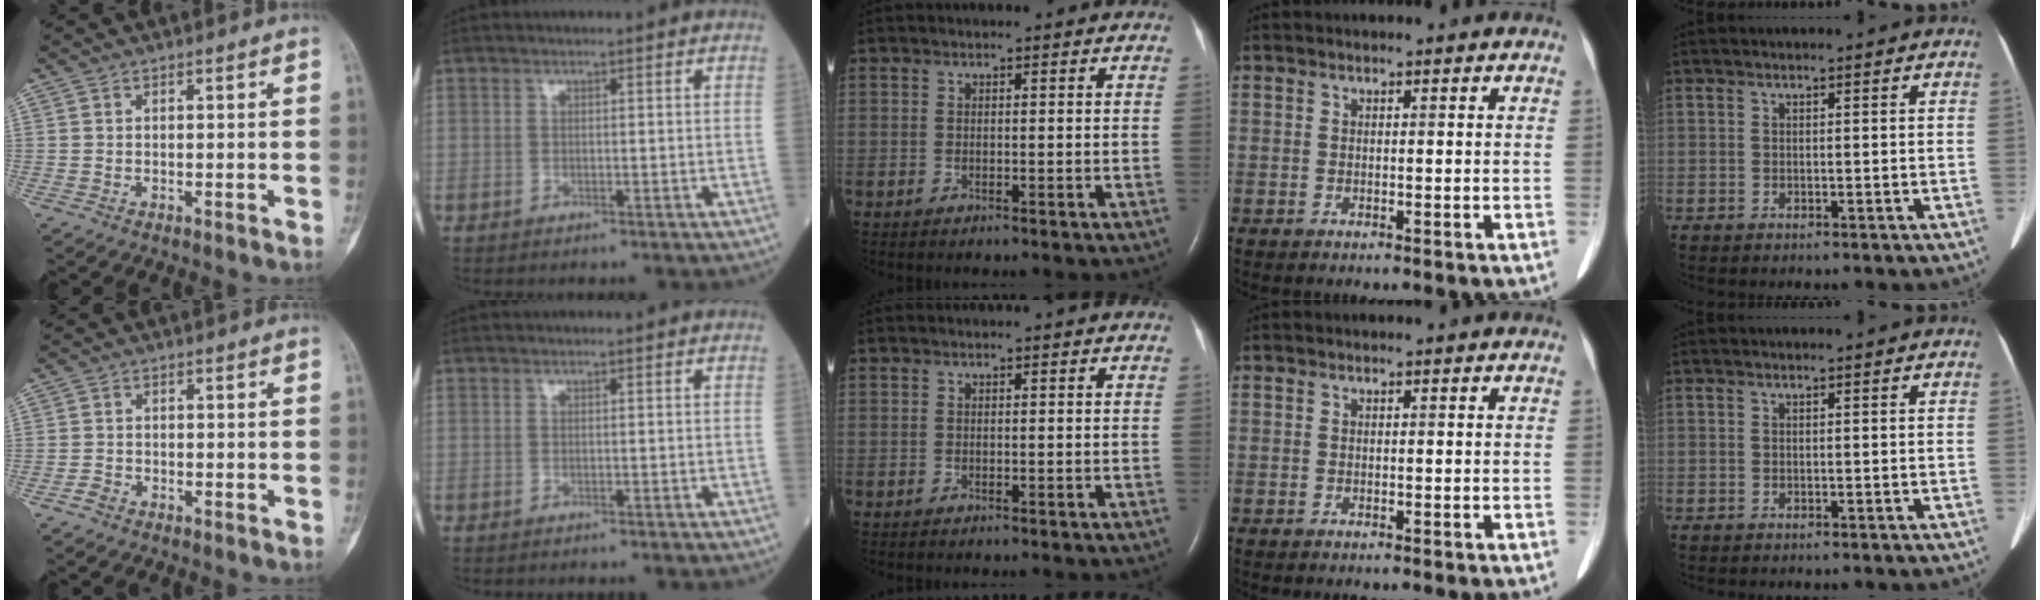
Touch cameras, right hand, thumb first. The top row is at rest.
{"thumb": {"total": 1.5, "force": [-1.0, 1.0, 0.4], "torque": [-0.007, 0.003, -0.024]}}